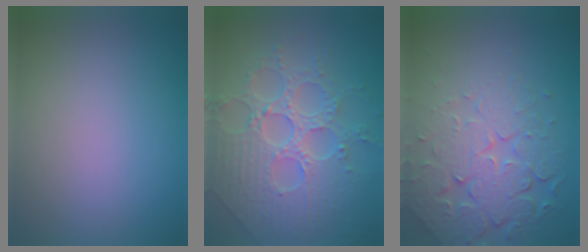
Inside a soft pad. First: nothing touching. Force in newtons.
{"total": 8.0, "press": 5.9, "slide": 5.4}
{"total": 7.4, "press": 5.4, "slide": 5.1}